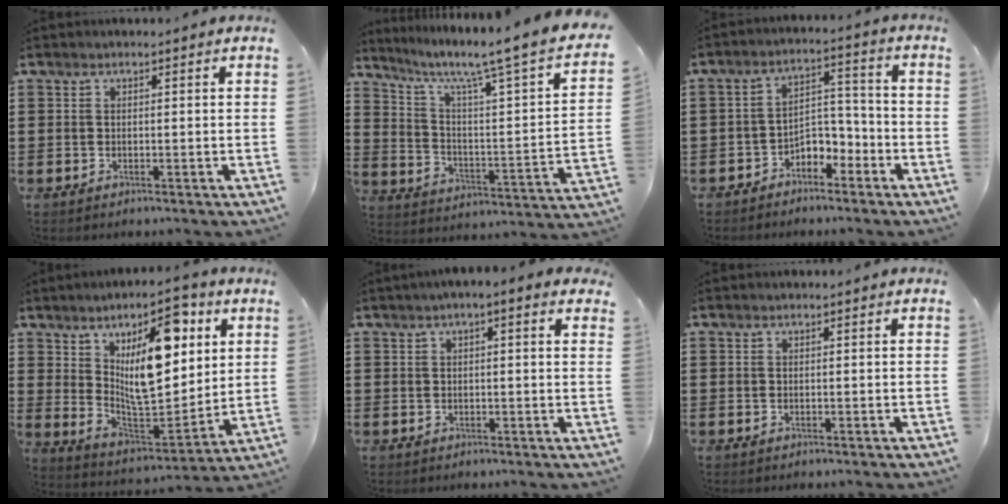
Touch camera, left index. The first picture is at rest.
{"total": 6.5, "force": [4.6, 0.0, 4.6], "torque": [-0.099, -0.048, 0.061]}
{"total": 4.7, "force": [-3.8, 2.2, 1.6], "torque": [-0.032, 0.016, -0.074]}
{"total": 13.1, "force": [4.9, 5.8, 10.7], "torque": [-0.162, -0.018, 0.082]}
{"total": 1.3, "force": [0.2, 0.7, 1.1], "torque": [-0.023, 0.005, 0.000]}
{"total": 0.0}